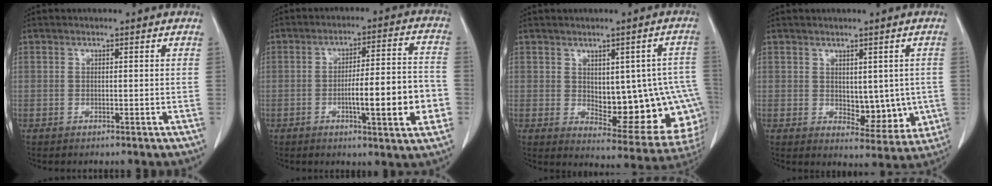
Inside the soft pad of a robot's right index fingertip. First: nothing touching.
{"total": 13.9, "force": [-3.6, 2.2, 13.3], "torque": [-0.185, 0.018, -0.050]}
{"total": 17.0, "force": [-1.1, 7.1, 15.4], "torque": [-0.137, 0.015, 0.011]}
{"total": 7.2, "force": [-0.1, 4.1, 6.0], "torque": [-0.055, -0.007, 0.013]}